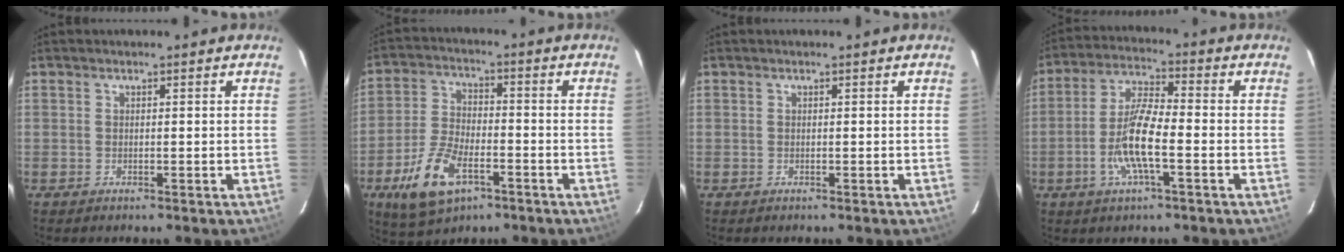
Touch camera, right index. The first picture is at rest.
{"total": 12.4, "force": [-6.2, 6.1, 8.8], "torque": [-0.200, -0.011, -0.111]}
{"total": 0.0}
{"total": 9.6, "force": [-3.1, 1.9, 8.9], "torque": [-0.182, -0.001, -0.061]}